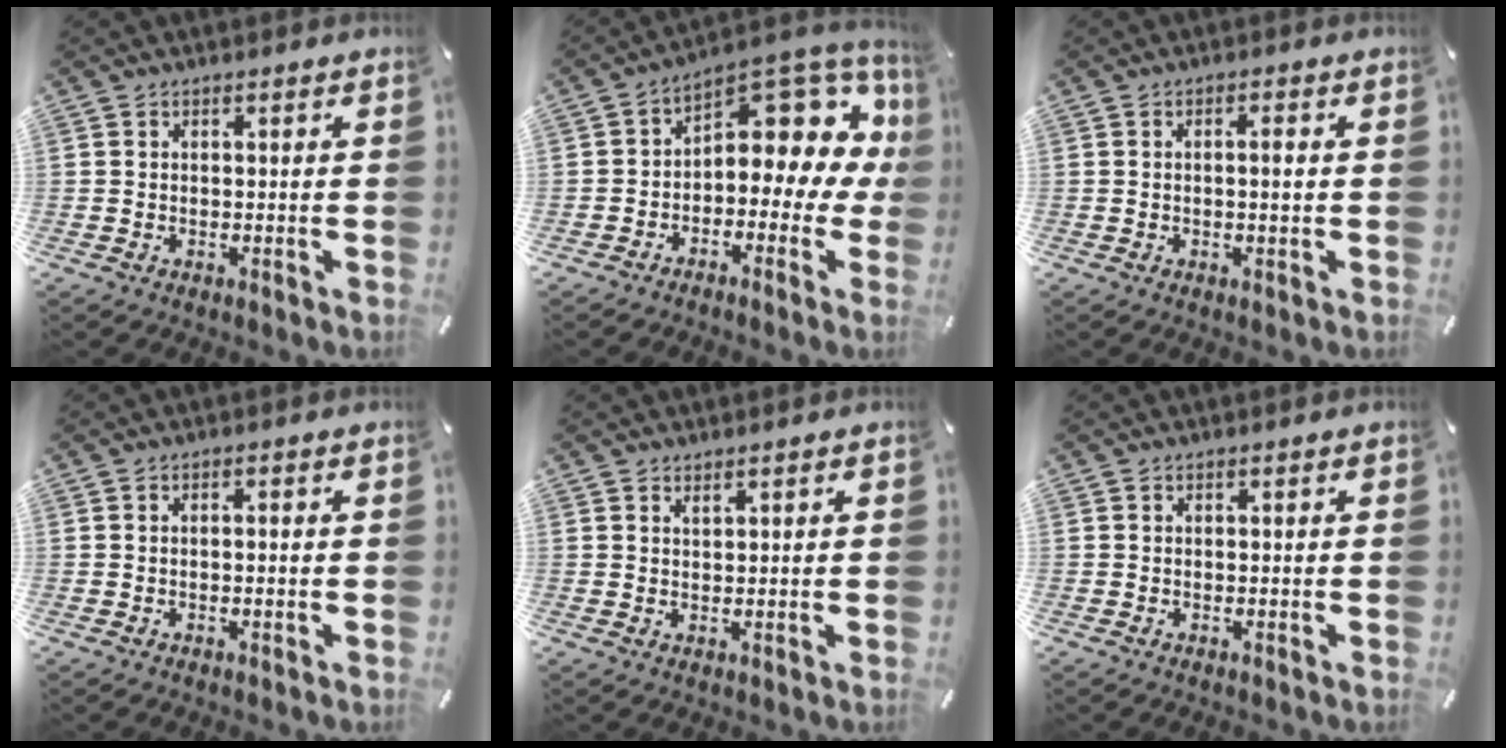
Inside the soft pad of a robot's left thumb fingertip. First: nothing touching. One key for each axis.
{"total": 10.5, "fx": 5.4, "fy": 5.5, "fz": 7.1, "tx": -0.092, "ty": -0.060, "tz": 0.088}
{"total": 2.5, "fx": 0.0, "fy": 0.5, "fz": 2.4, "tx": -0.046, "ty": 0.000, "tz": -0.001}
{"total": 1.0, "fx": -0.3, "fy": 0.2, "fz": 1.0, "tx": -0.017, "ty": -0.001, "tz": -0.004}
{"total": 1.2, "fx": 1.0, "fy": 0.3, "fz": 0.5, "tx": -0.011, "ty": -0.001, "tz": 0.018}
{"total": 0.0}